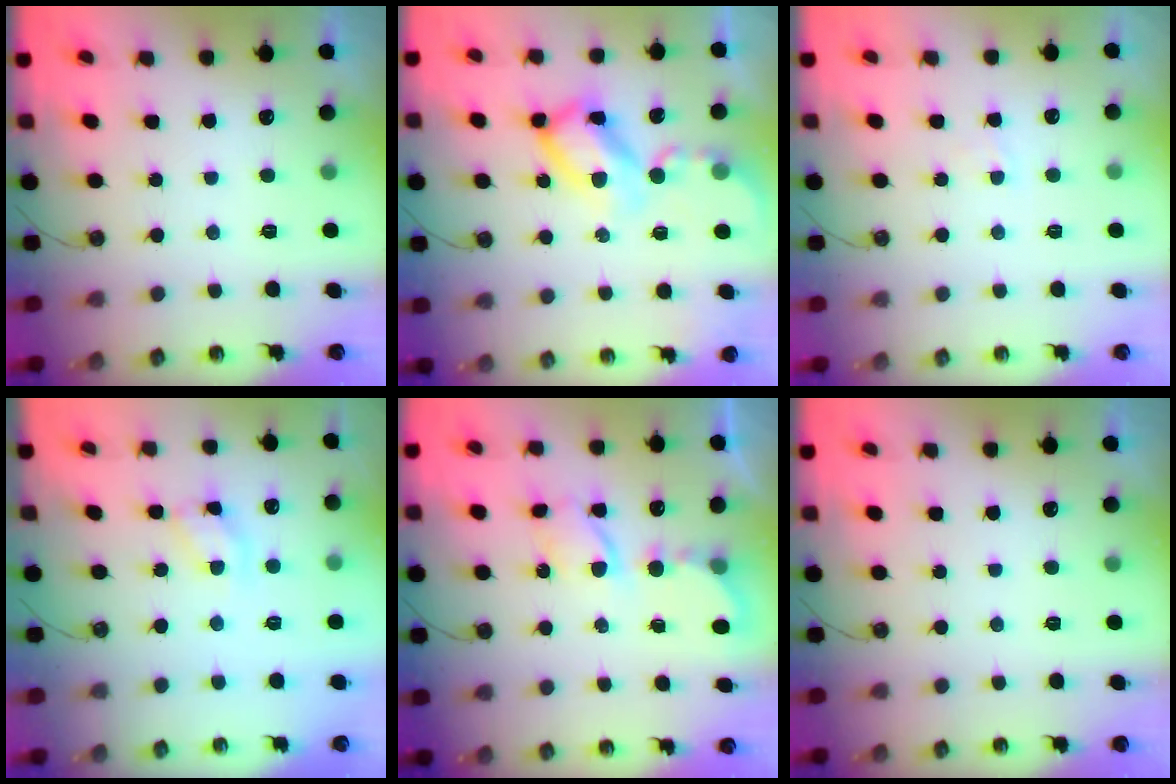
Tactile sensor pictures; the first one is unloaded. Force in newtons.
{"total": 14.5, "press": 14.5, "slide": 1.3}
{"total": 2.7, "press": 2.7, "slide": 0.4}
{"total": 9.3, "press": 9.3, "slide": 0.6}
{"total": 6.2, "press": 6.2, "slide": 0.3}
{"total": 0.0}